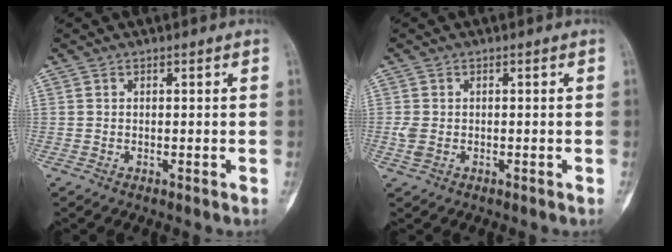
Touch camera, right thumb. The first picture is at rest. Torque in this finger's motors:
{"motor_torque": [0.03, 0.39, 0.31, -0.11, 0.04]}